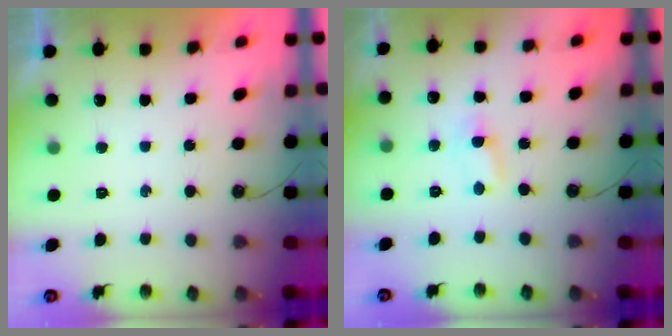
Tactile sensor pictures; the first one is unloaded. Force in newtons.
{"total": 1.4, "press": 1.4, "slide": 0.3}